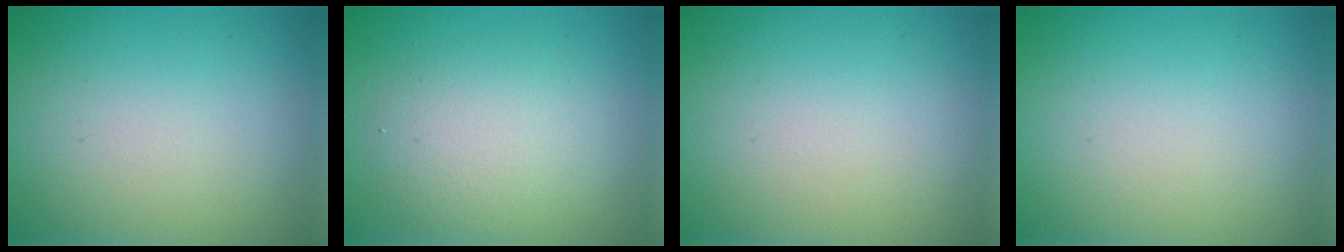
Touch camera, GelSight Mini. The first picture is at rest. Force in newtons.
{"total": 3.7, "press": 3.7, "slide": 0.2}
{"total": 0.0}
{"total": 0.0}